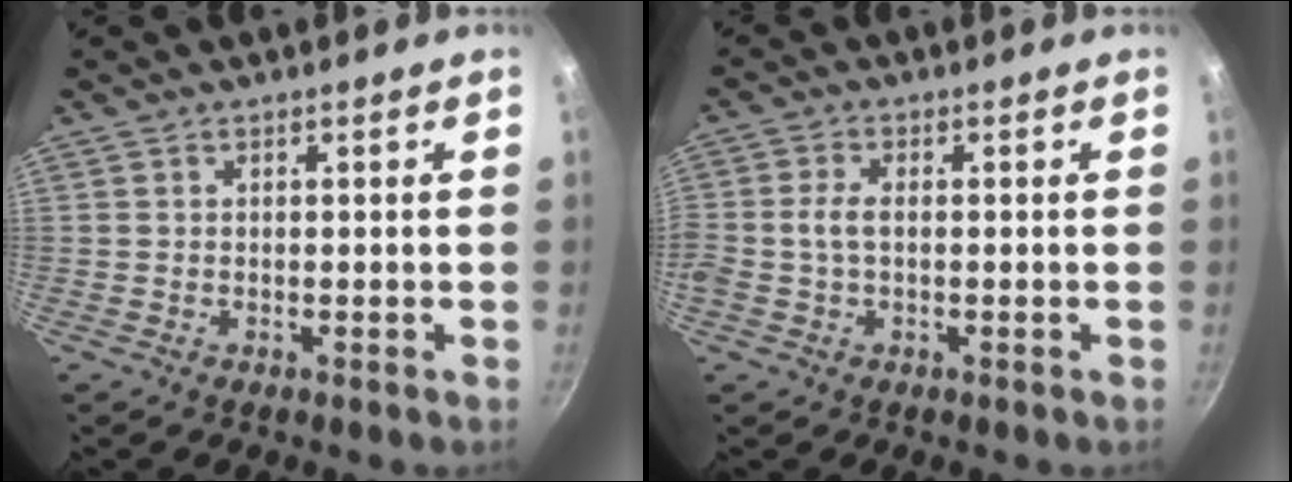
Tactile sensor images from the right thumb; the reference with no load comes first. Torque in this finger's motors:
{"motor_torque": [-0.08, -0.08, -0.10, 0.24, 0.13]}